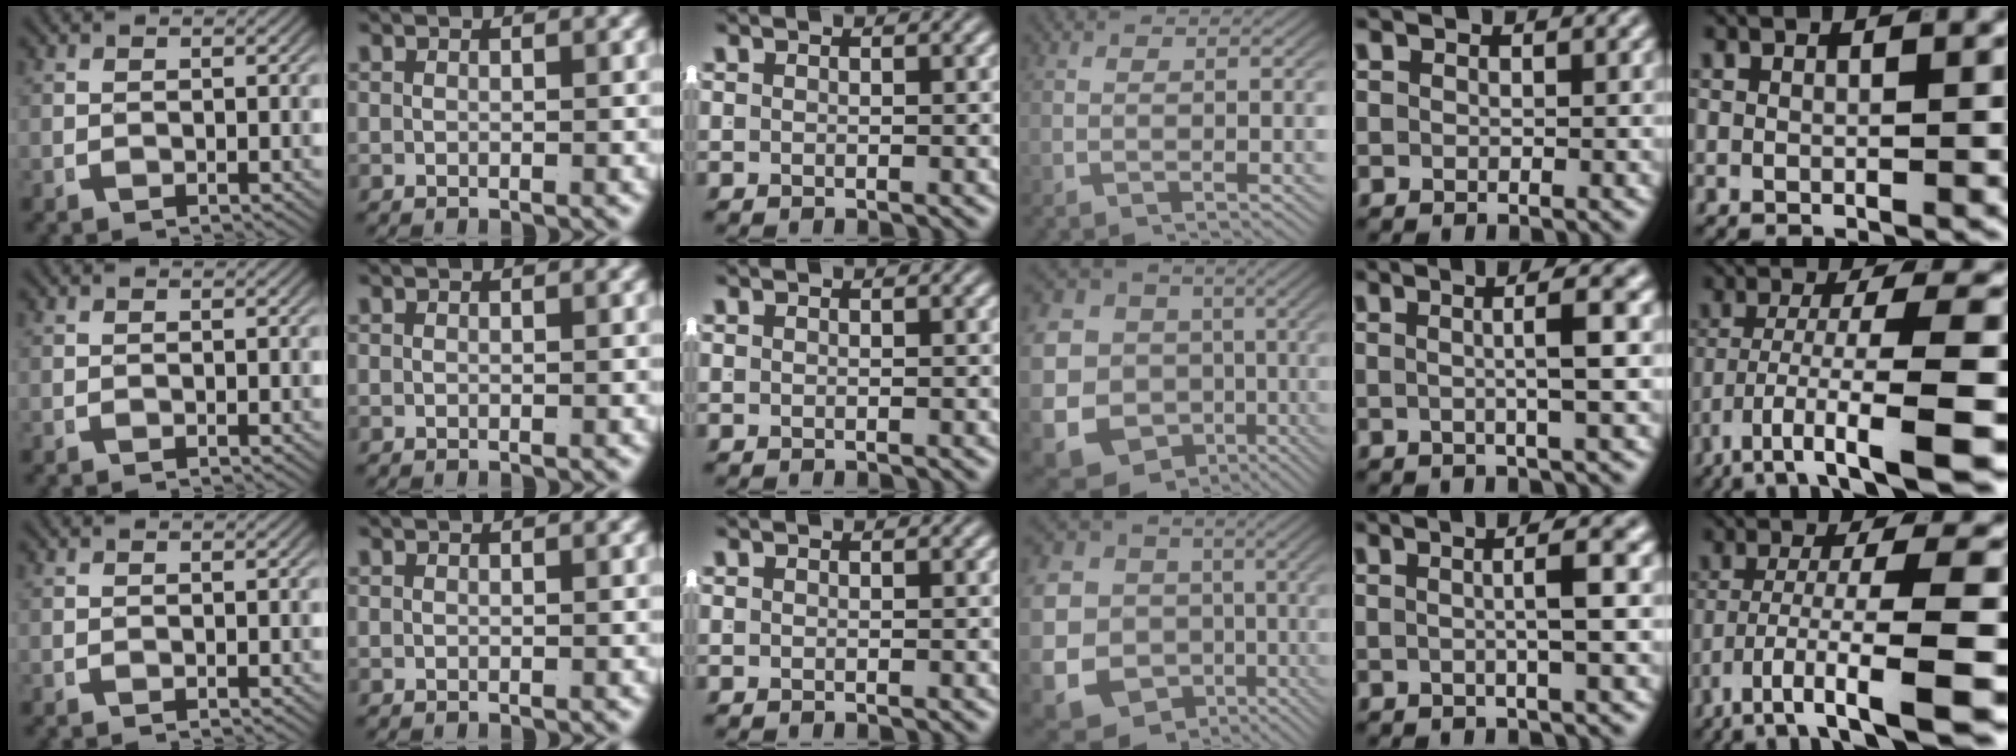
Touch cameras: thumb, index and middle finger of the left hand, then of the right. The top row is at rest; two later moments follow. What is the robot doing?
{"motion": "lift_and_place", "object": "shorts"}